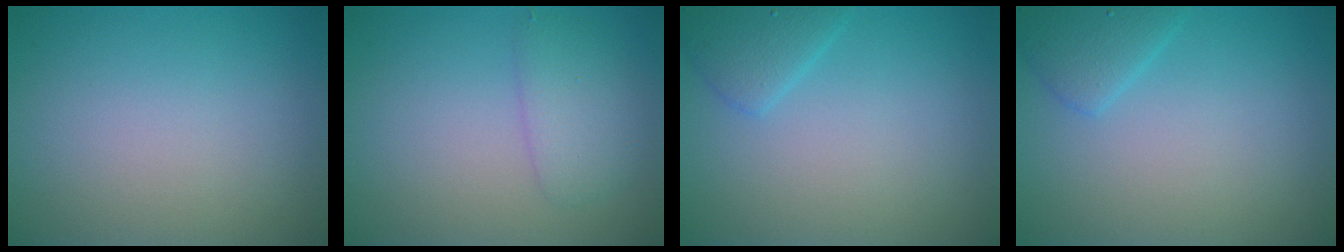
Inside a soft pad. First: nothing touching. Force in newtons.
{"total": 2.4, "press": 2.4, "slide": 0.1}
{"total": 2.1, "press": 2.1, "slide": 0.2}
{"total": 2.1, "press": 2.1, "slide": 0.2}